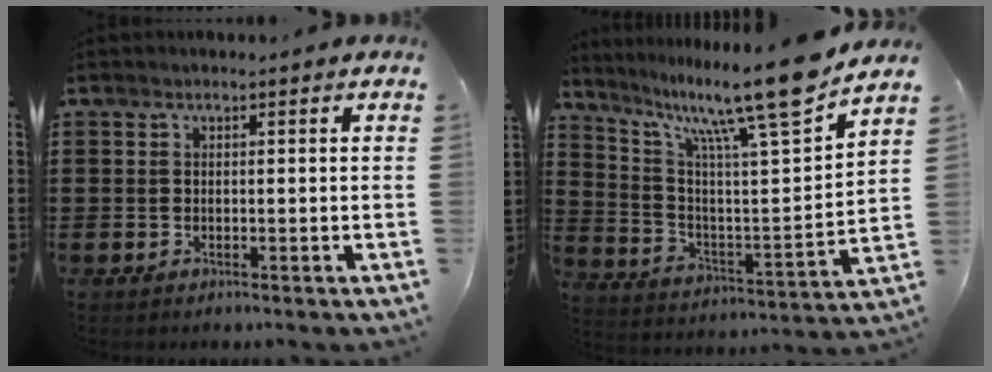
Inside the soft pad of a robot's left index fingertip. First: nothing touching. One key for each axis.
{"total": 15.2, "fx": 12.0, "fy": 1.0, "fz": 9.2, "tx": -0.185, "ty": -0.078, "tz": 0.192}